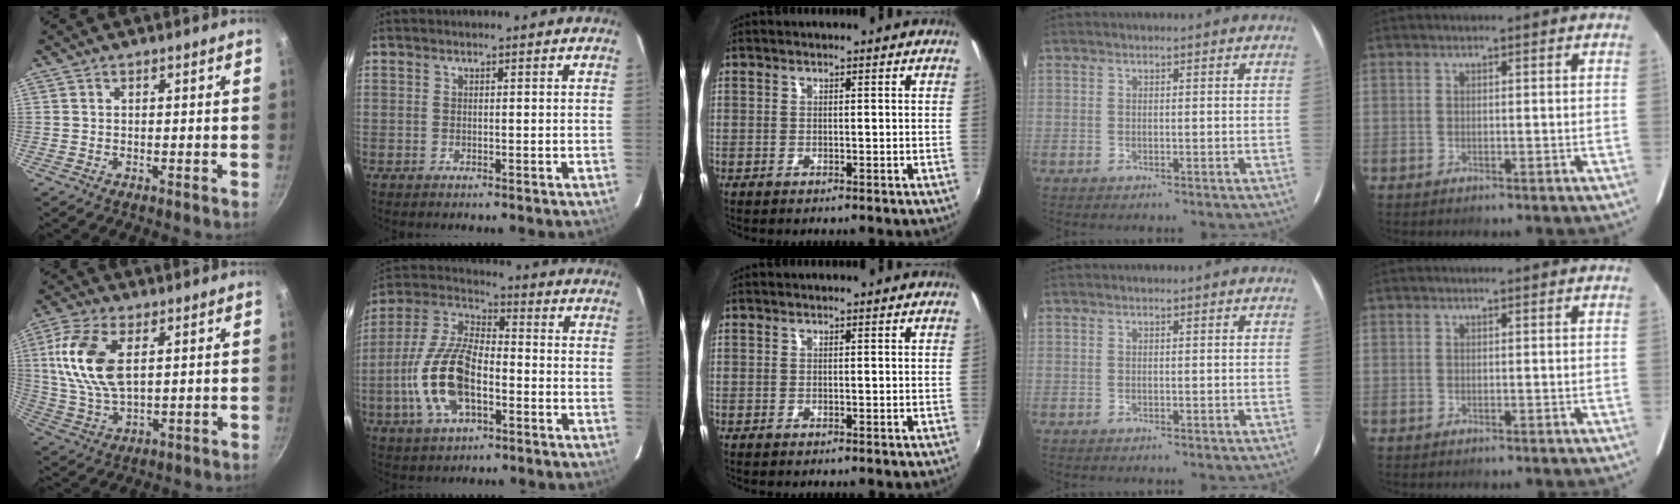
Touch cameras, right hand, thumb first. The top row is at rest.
{"thumb": {"total": 13.8, "force": [3.5, 7.3, 11.2], "torque": [-0.224, -0.005, 0.069]}, "index": {"total": 15.6, "force": [-4.6, 7.2, 13.1], "torque": [-0.284, 0.001, -0.088]}}